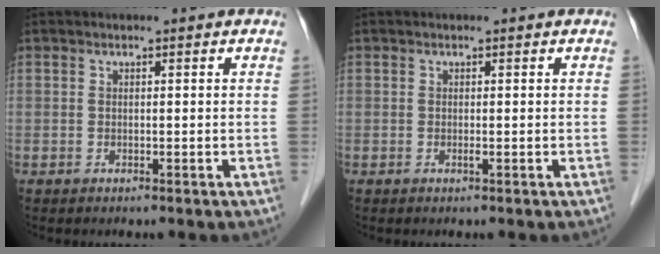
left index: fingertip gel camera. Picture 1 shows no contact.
{"total": 0.0}